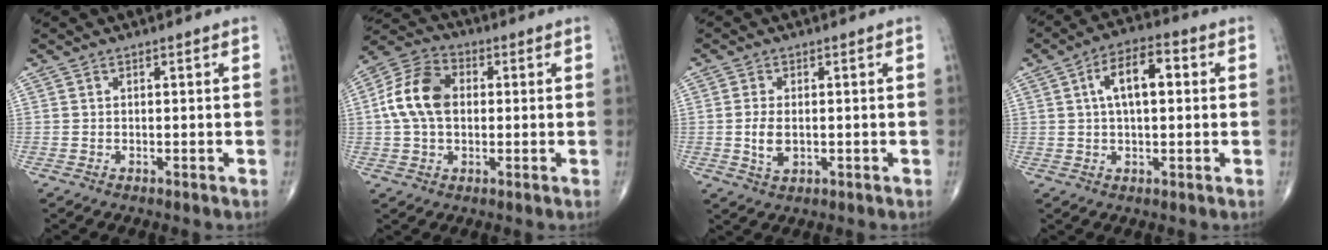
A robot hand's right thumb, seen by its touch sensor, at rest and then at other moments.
{"total": 12.0, "force": [0.9, 8.2, 8.6], "torque": [-0.163, 0.027, 0.007]}
{"total": 4.2, "force": [-0.3, 2.4, 3.4], "torque": [-0.066, -0.005, -0.003]}
{"total": 9.3, "force": [1.8, 4.4, 8.0], "torque": [-0.125, 0.020, 0.022]}